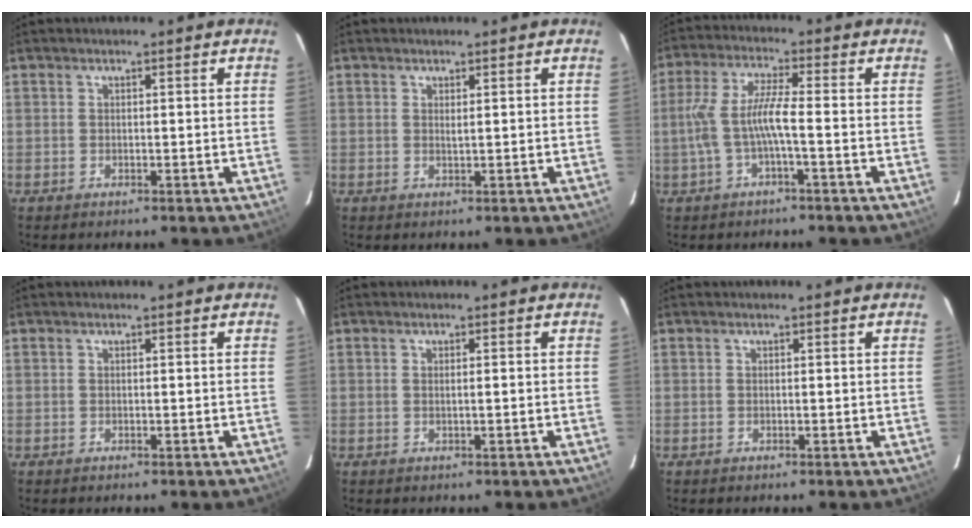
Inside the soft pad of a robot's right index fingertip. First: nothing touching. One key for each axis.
{"total": 0.8, "fx": 0.4, "fy": 0.0, "fz": 0.7, "tx": -0.012, "ty": 0.000, "tz": 0.008}
{"total": 7.2, "fx": -1.9, "fy": 0.5, "fz": 6.9, "tx": -0.152, "ty": 0.004, "tz": -0.029}
{"total": 0.0}
{"total": 0.9, "fx": -0.2, "fy": -0.2, "fz": 0.9, "tx": -0.014, "ty": 0.002, "tz": -0.003}
{"total": 0.0}